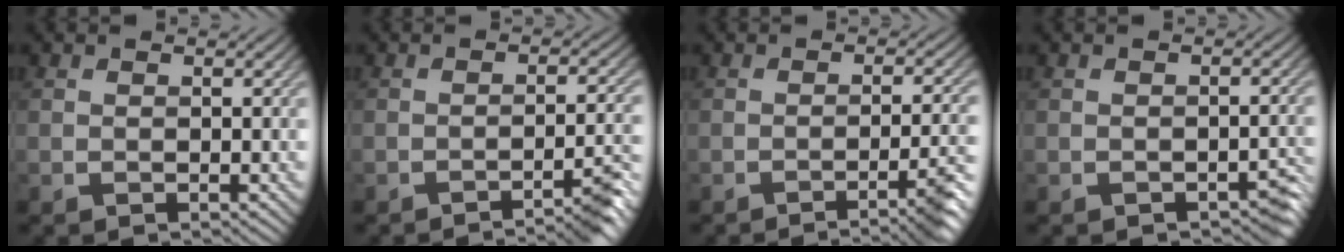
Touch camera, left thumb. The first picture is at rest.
{"total": 5.3, "force": [-3.5, 0.6, 3.9], "torque": [-0.043, 0.012, -0.058]}
{"total": 6.3, "force": [-3.5, 0.9, 5.2], "torque": [-0.068, 0.003, -0.055]}
{"total": 2.1, "force": [-1.5, 0.7, 1.3], "torque": [-0.015, 0.000, -0.018]}